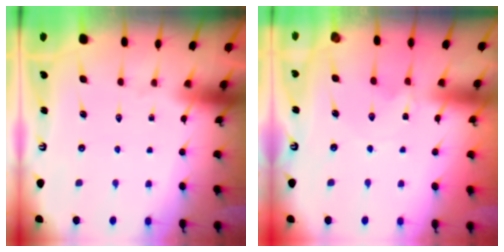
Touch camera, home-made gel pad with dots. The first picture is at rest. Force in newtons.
{"total": 0.0}